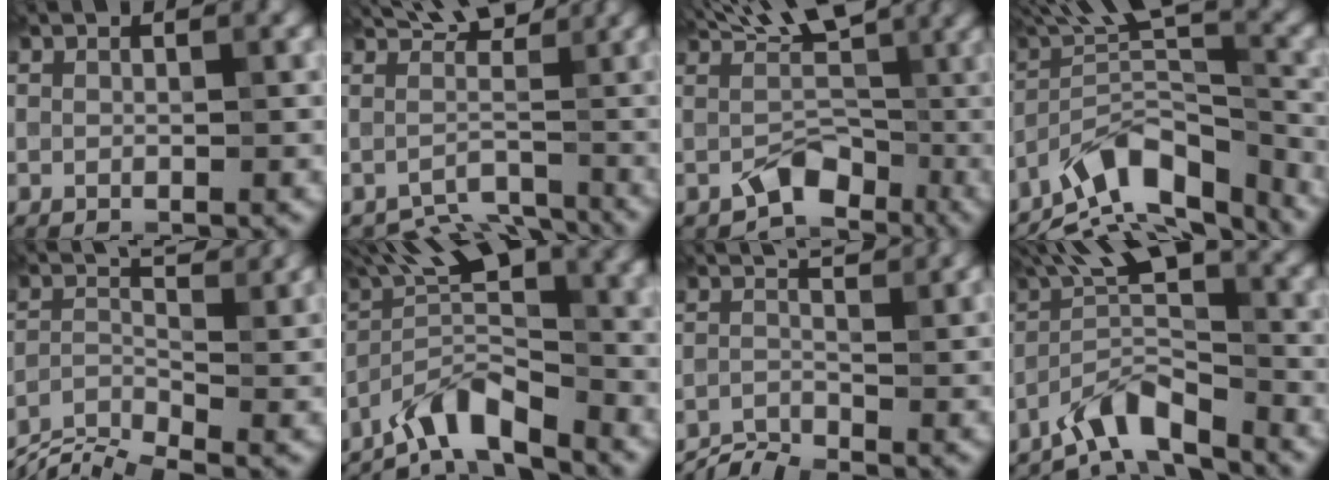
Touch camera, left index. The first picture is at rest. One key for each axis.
{"total": 3.7, "fx": -0.3, "fy": 2.5, "fz": 2.7, "tx": -0.026, "ty": -0.015, "tz": -0.002}
{"total": 5.7, "fx": -0.2, "fy": 4.1, "fz": 3.9, "tx": -0.042, "ty": -0.008, "tz": -0.007}
{"total": 10.5, "fx": -7.5, "fy": 3.3, "fz": 6.6, "tx": -0.099, "ty": 0.020, "tz": -0.147}
{"total": 4.9, "fx": -3.4, "fy": 1.5, "fz": 3.1, "tx": -0.061, "ty": -0.003, "tz": -0.079}
{"total": 8.3, "fx": -5.1, "fy": 1.8, "fz": 6.3, "tx": -0.105, "ty": 0.018, "tz": -0.107}
{"total": 2.0, "fx": -1.6, "fy": 0.3, "fz": 1.1, "tx": -0.025, "ty": 0.007, "tz": -0.039}
{"total": 6.6, "fx": -4.2, "fy": 1.5, "fz": 4.9, "tx": -0.085, "ty": 0.012, "tz": -0.088}